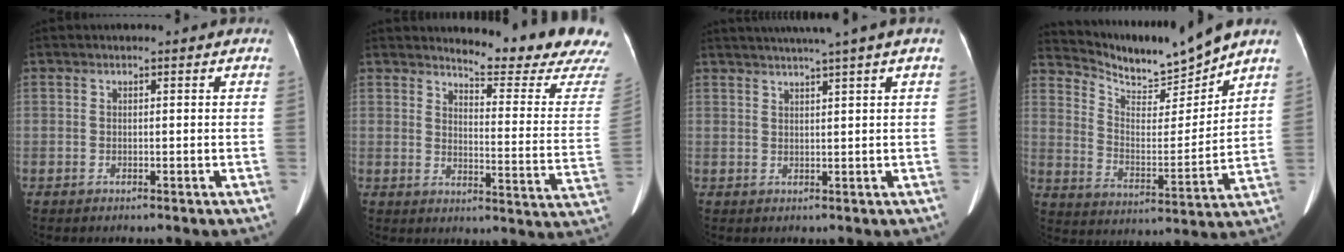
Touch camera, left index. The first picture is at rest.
{"total": 16.9, "force": [16.4, -0.7, 4.1], "torque": [-0.055, -0.138, 0.180]}
{"total": 7.2, "force": [5.4, -1.6, 4.4], "torque": [-0.061, 0.020, 0.072]}
{"total": 11.0, "force": [10.8, -0.3, 2.1], "torque": [-0.059, -0.012, 0.200]}